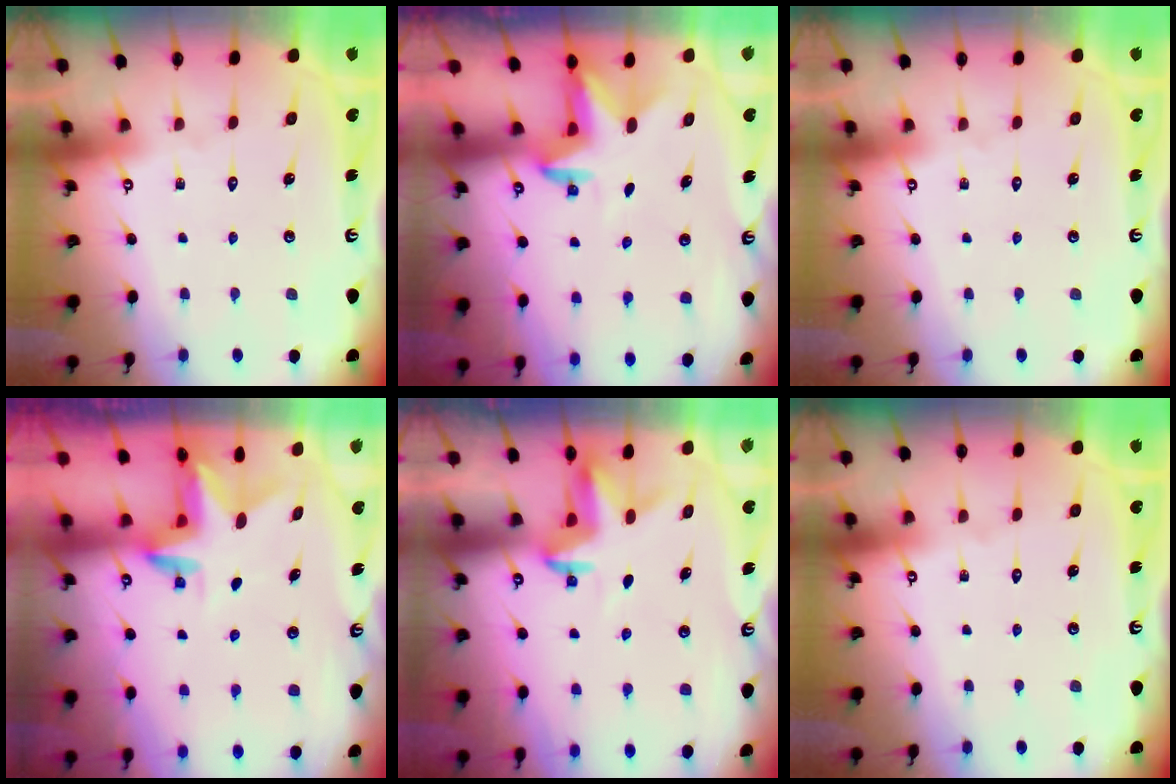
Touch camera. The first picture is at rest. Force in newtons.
{"total": 3.0, "press": 2.9, "slide": 0.8}
{"total": 0.0}
{"total": 3.1, "press": 3.1, "slide": 0.2}
{"total": 4.0, "press": 4.0, "slide": 0.3}
{"total": 0.0}